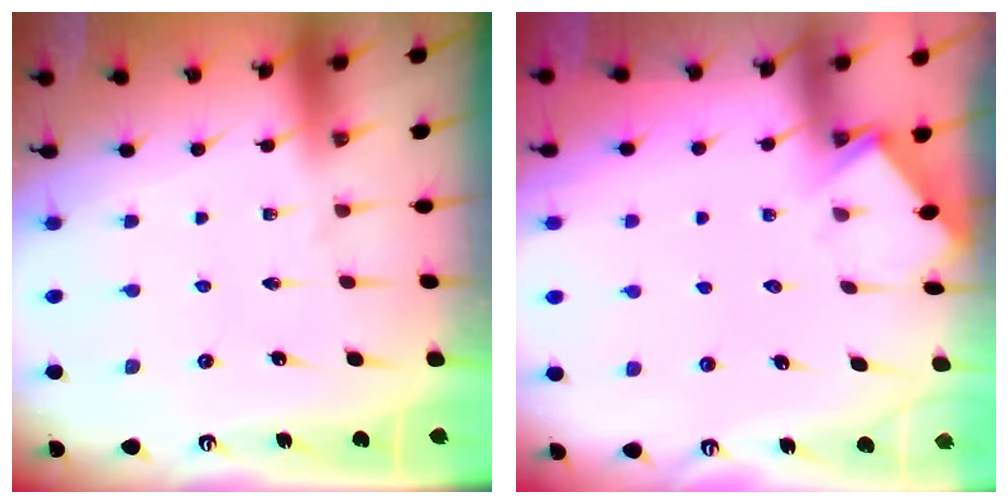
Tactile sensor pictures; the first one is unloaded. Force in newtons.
{"total": 4.4, "press": 4.4, "slide": 0.5}